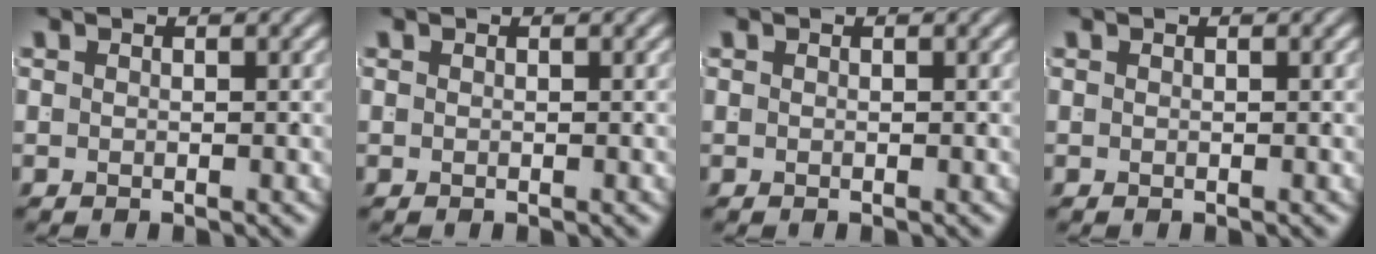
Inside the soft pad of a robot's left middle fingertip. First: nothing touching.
{"total": 0.0}
{"total": 0.0}
{"total": 0.0}